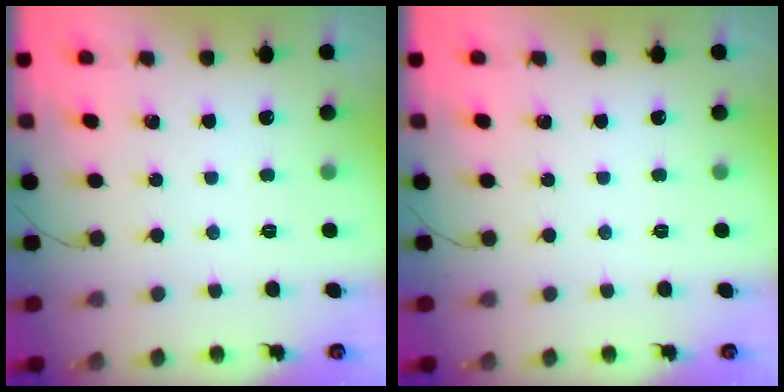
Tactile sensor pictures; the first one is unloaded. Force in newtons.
{"total": 0.0}